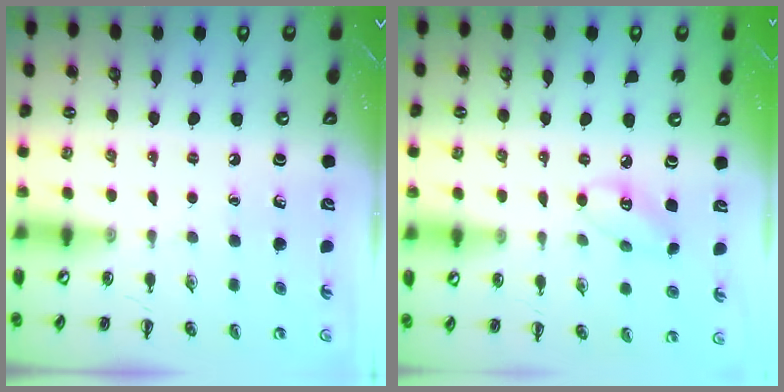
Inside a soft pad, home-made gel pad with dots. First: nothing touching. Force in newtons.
{"total": 3.8, "press": 3.8, "slide": 0.7}